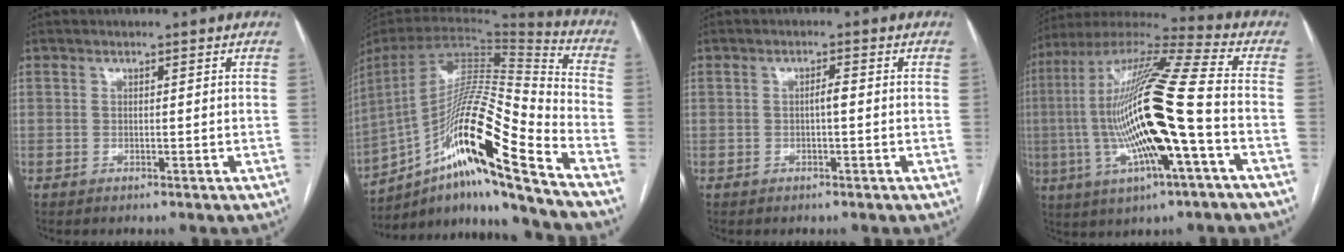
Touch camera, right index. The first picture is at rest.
{"total": 23.7, "force": [-13.6, 0.4, 19.4], "torque": [-0.337, 0.006, -0.242]}
{"total": 1.4, "force": [-0.2, 0.2, 1.4], "torque": [-0.021, 0.003, -0.003]}
{"total": 22.2, "force": [-3.4, 1.8, 21.8], "torque": [-0.452, -0.003, -0.066]}